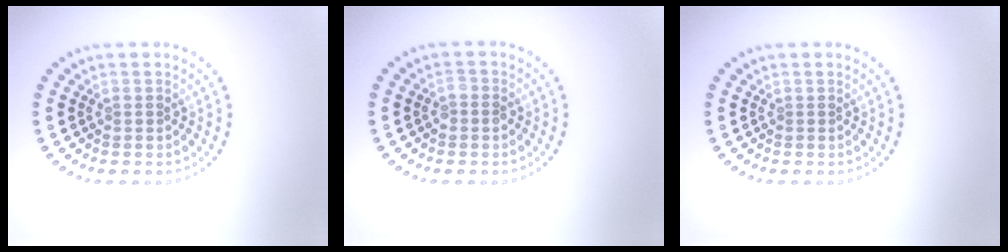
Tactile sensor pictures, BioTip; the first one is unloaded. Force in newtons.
{"total": 1.2, "press": 1.1, "slide": 0.2}
{"total": 0.0}